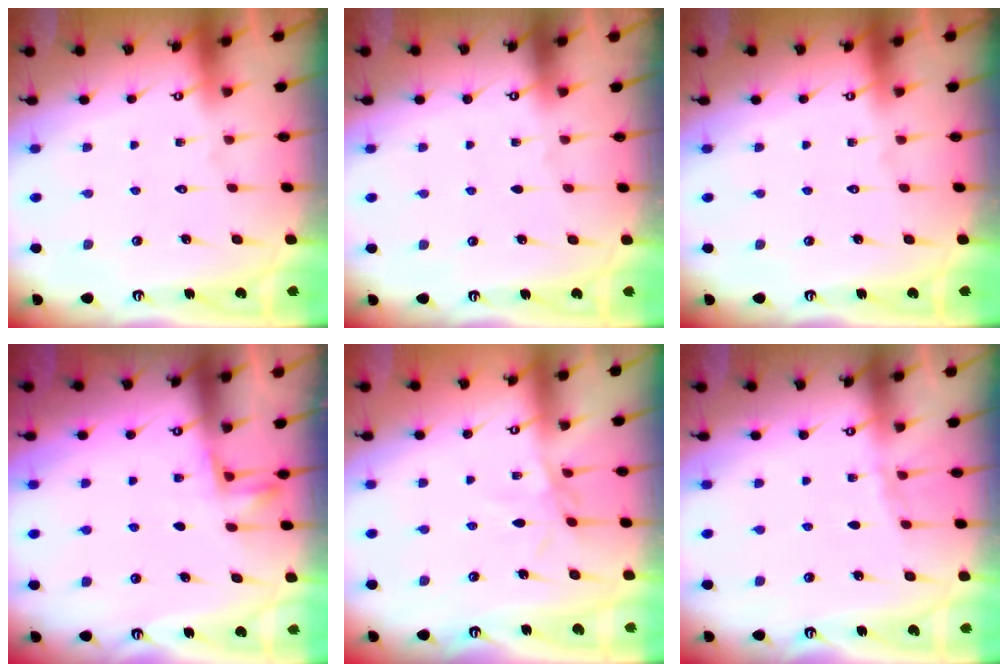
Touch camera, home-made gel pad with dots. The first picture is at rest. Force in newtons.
{"total": 0.0}
{"total": 0.0}
{"total": 4.9, "press": 4.7, "slide": 1.3}
{"total": 3.5, "press": 3.5, "slide": 0.5}
{"total": 2.1, "press": 2.0, "slide": 0.3}